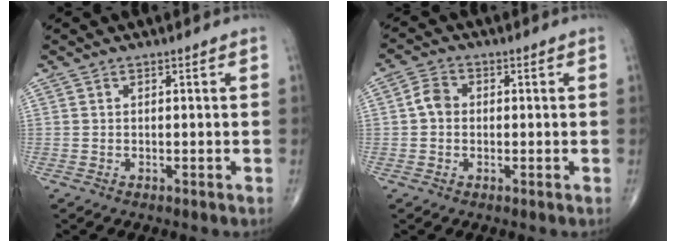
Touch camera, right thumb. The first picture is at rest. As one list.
[{"total": 3.5, "force": [0.0, 2.8, 2.1], "torque": [-0.035, 0.010, -0.007]}]